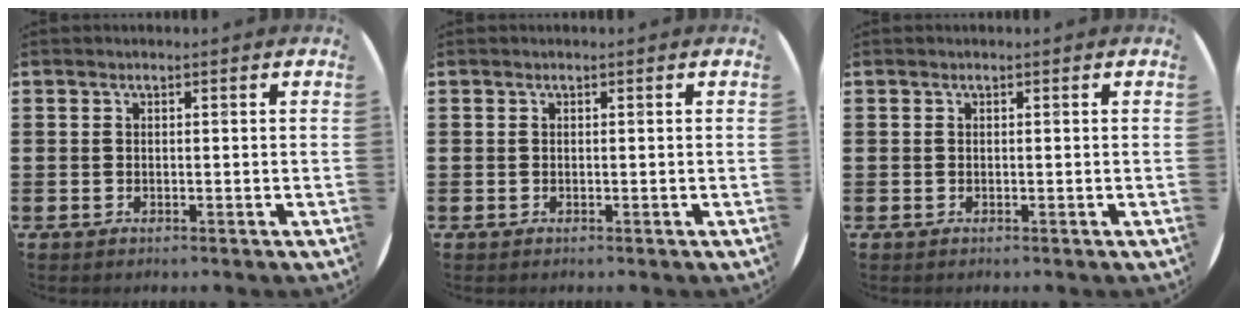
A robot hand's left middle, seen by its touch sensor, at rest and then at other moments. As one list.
[{"total": 0.0}, {"total": 0.0}]